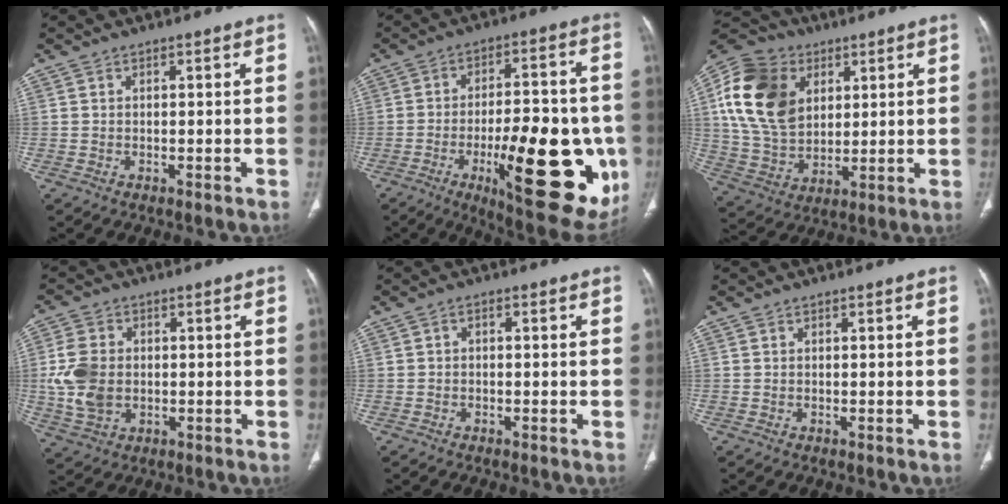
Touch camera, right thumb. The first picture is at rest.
{"total": 26.7, "force": [-7.3, 9.6, 23.8], "torque": [-0.275, -0.001, -0.084]}
{"total": 20.1, "force": [5.8, 14.6, 12.5], "torque": [-0.234, -0.004, 0.111]}
{"total": 9.2, "force": [-0.3, 6.7, 6.3], "torque": [-0.127, 0.000, -0.001]}
{"total": 0.8, "force": [-0.2, 0.5, 0.6], "torque": [-0.007, 0.005, -0.009]}
{"total": 0.0}